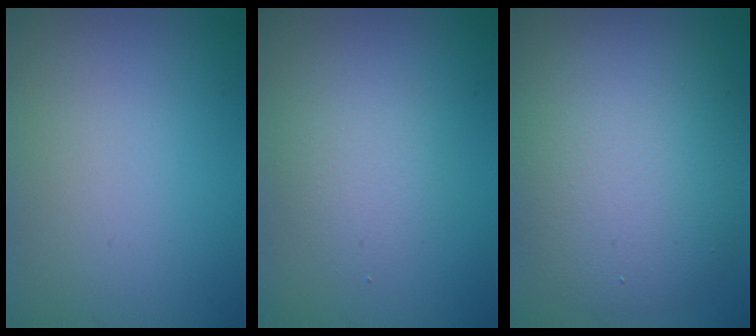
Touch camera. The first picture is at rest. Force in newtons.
{"total": 2.2, "press": 2.2, "slide": 0.1}
{"total": 9.4, "press": 9.3, "slide": 0.6}